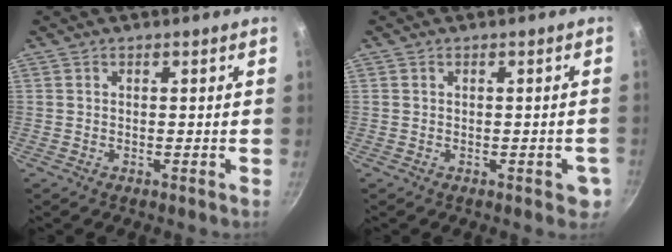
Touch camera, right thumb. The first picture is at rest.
{"total": 3.0, "force": [-0.9, 1.7, 2.3], "torque": [-0.009, 0.008, -0.010]}